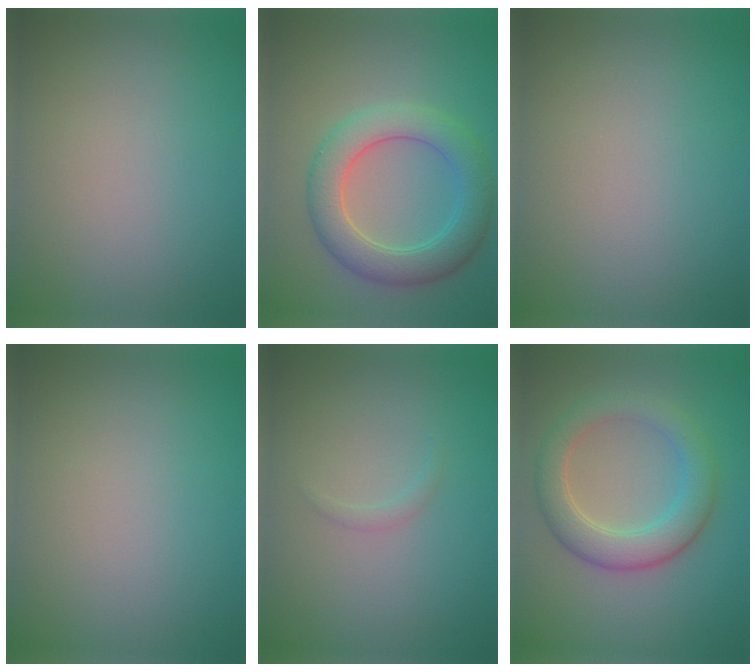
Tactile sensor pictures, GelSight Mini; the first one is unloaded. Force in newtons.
{"total": 5.6, "press": 5.6, "slide": 0.2}
{"total": 0.0}
{"total": 0.0}
{"total": 0.7, "press": 0.7, "slide": 0.1}
{"total": 4.8, "press": 4.8, "slide": 0.3}